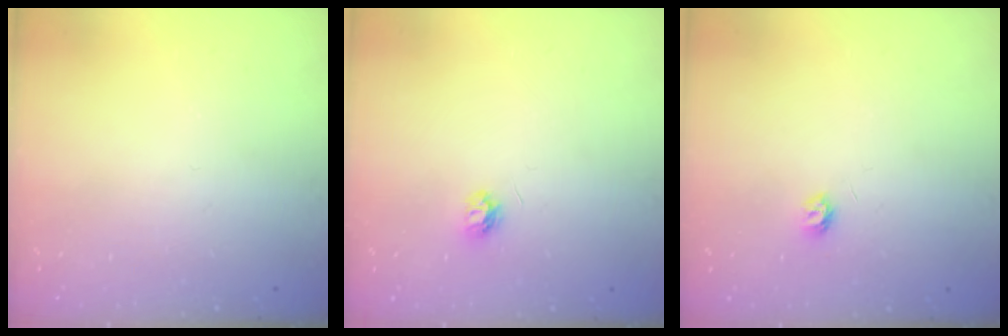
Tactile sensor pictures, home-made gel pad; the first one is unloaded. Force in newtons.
{"total": 3.8, "press": 3.8, "slide": 0.5}
{"total": 3.9, "press": 3.9, "slide": 0.5}